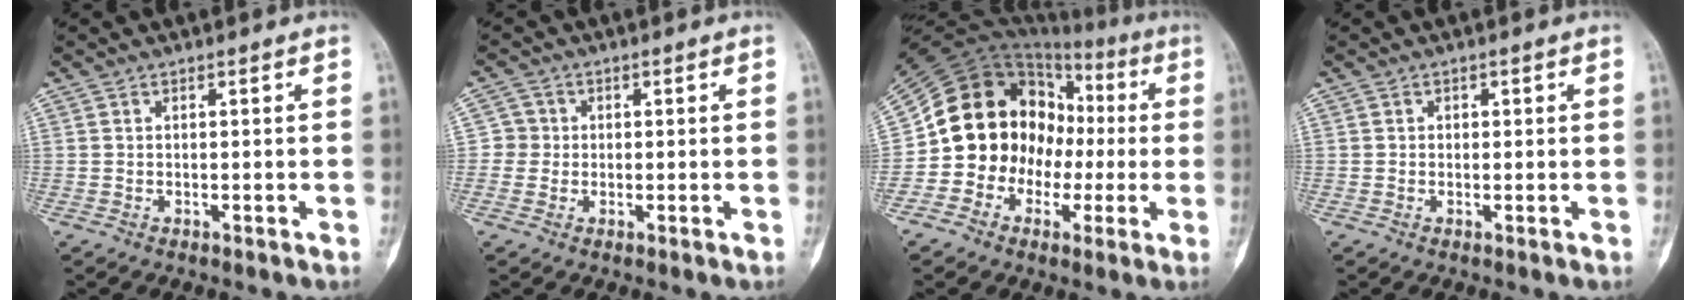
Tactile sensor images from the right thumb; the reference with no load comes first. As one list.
[{"total": 2.9, "force": [-0.1, 2.9, 0.2], "torque": [0.021, 0.010, -0.009]}, {"total": 16.1, "force": [-1.7, 13.9, 8.0], "torque": [-0.084, 0.078, -0.026]}, {"total": 0.9, "force": [0.1, 0.8, 0.3], "torque": [0.005, 0.003, 0.000]}]